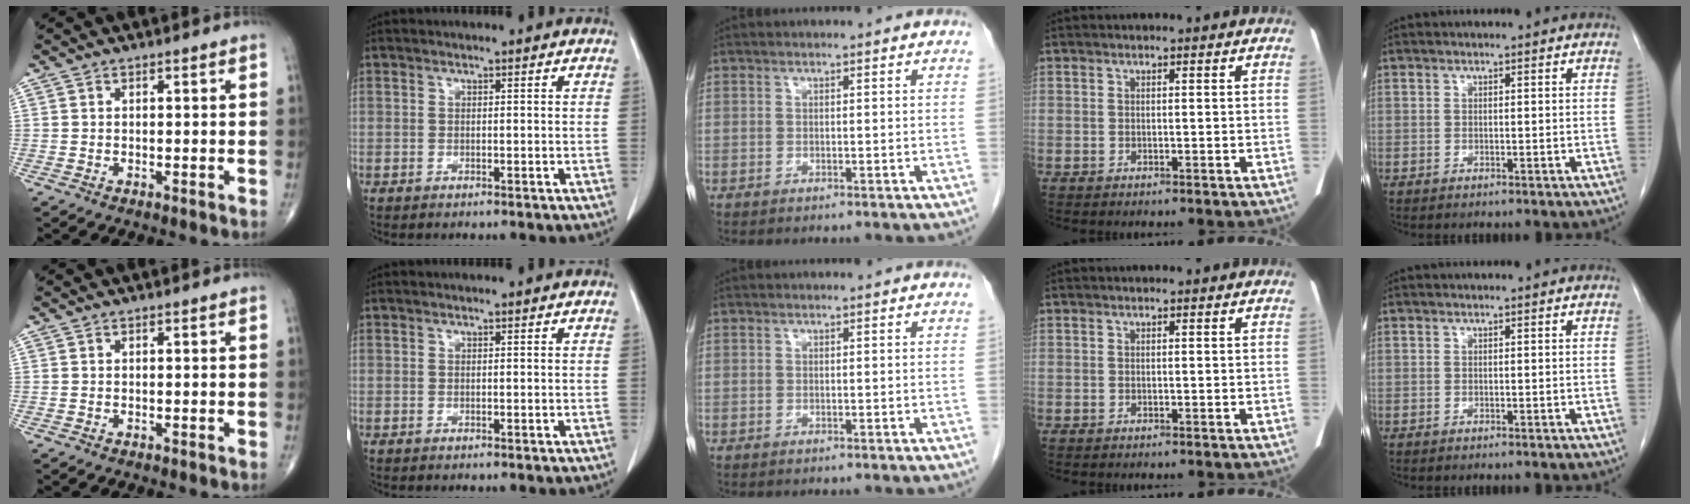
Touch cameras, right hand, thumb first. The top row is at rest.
{}